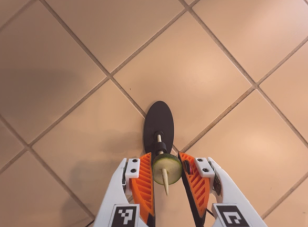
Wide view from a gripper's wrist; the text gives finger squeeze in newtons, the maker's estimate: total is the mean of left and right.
{"total": 5.4, "left": 4.9, "right": 5.9}